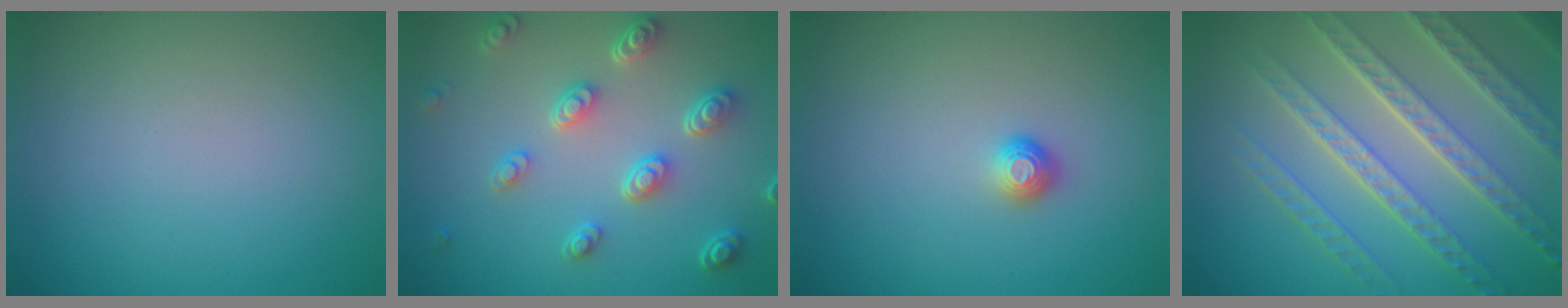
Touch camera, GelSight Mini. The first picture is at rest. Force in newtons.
{"total": 4.8, "press": 3.8, "slide": 3.0}
{"total": 1.1, "press": 1.0, "slide": 0.4}
{"total": 8.4, "press": 5.9, "slide": 6.0}